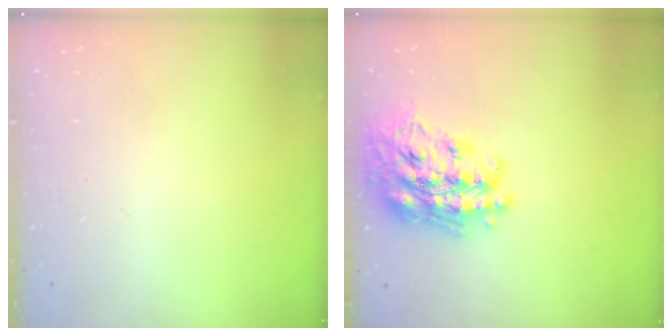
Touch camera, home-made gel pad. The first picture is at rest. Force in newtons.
{"total": 27.4, "press": 27.3, "slide": 2.4}